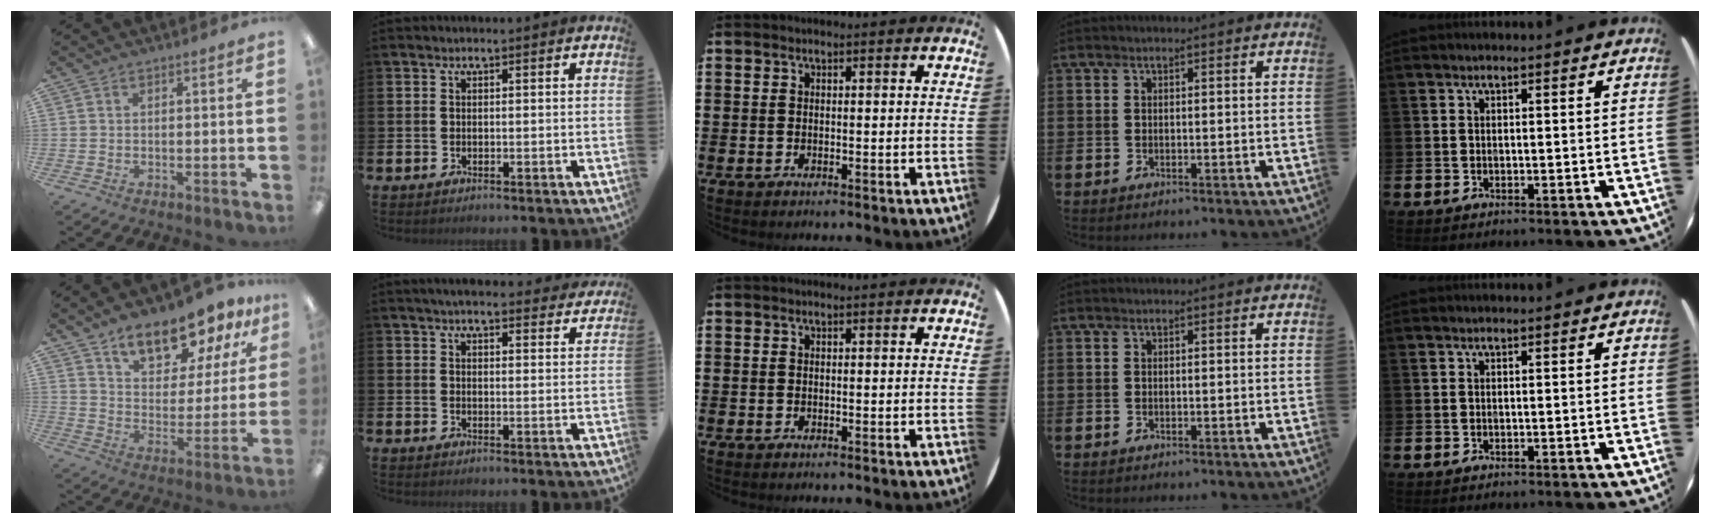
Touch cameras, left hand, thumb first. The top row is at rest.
{"thumb": {"total": 13.8, "force": [11.1, 5.7, 6.0], "torque": [-0.087, -0.071, 0.195]}, "index": {"total": 4.4, "force": [4.2, 0.6, 1.1], "torque": [-0.019, -0.019, 0.074]}}